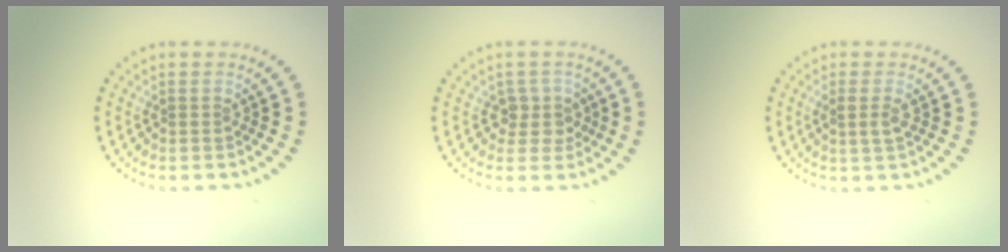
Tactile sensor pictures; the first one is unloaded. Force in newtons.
{"total": 2.1, "press": 1.8, "slide": 1.1}
{"total": 1.4, "press": 1.3, "slide": 0.5}